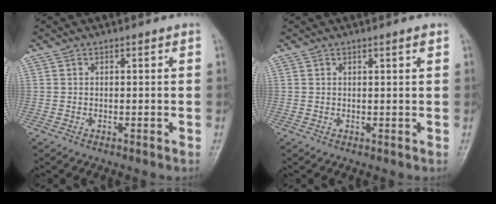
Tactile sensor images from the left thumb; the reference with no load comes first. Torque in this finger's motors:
{"motor_torque": [-0.13, 0.03, -0.12, -0.15, -0.03]}